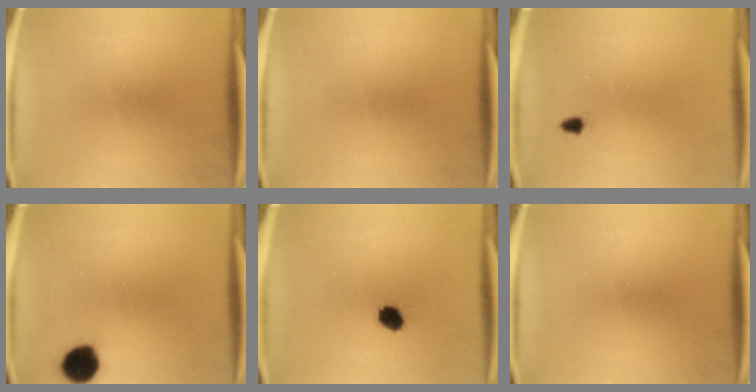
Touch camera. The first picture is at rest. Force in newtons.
{"total": 0.0}
{"total": 1.1}
{"total": 7.3}
{"total": 4.2}
{"total": 0.0}